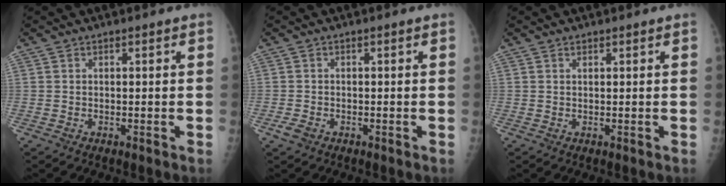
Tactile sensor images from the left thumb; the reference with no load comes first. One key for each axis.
{"total": 1.9, "fx": -1.0, "fy": 1.3, "fz": 1.0, "tx": -0.020, "ty": 0.000, "tz": -0.019}
{"total": 0.6, "fx": 0.4, "fy": 0.4, "fz": 0.2, "tx": 0.001, "ty": -0.002, "tz": 0.006}